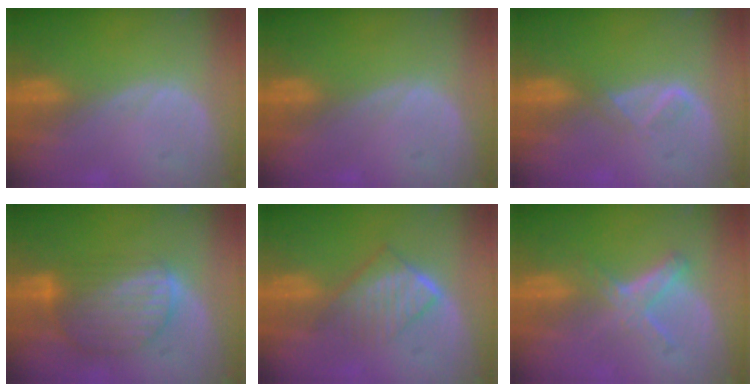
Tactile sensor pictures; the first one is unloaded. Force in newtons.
{"total": 0.0}
{"total": 1.9, "press": 1.8, "slide": 0.7}
{"total": 9.0, "press": 7.8, "slide": 4.5}
{"total": 6.6, "press": 5.9, "slide": 3.0}
{"total": 5.0, "press": 4.7, "slide": 1.5}